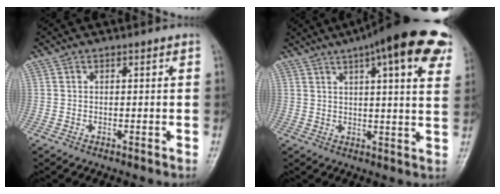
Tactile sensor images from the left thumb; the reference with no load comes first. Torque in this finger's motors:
{"motor_torque": [2.04, -1.55, 1.72, -1.06, 0.10]}